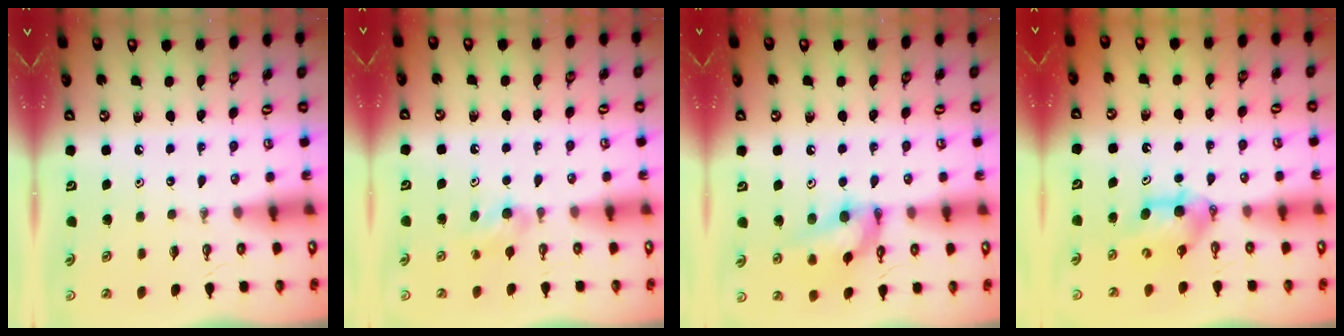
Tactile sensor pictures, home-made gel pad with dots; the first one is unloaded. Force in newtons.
{"total": 4.3, "press": 4.2, "slide": 0.9}
{"total": 12.8, "press": 12.8, "slide": 0.6}
{"total": 5.4, "press": 5.2, "slide": 1.4}